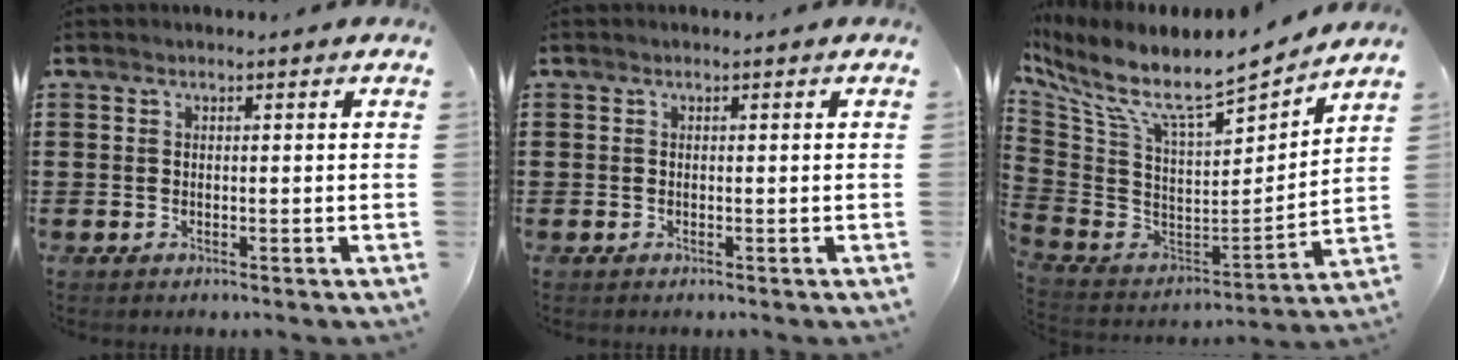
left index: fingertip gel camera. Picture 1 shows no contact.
{"total": 0.0}
{"total": 8.1, "force": [6.2, 1.6, 5.0], "torque": [-0.124, -0.065, 0.100]}